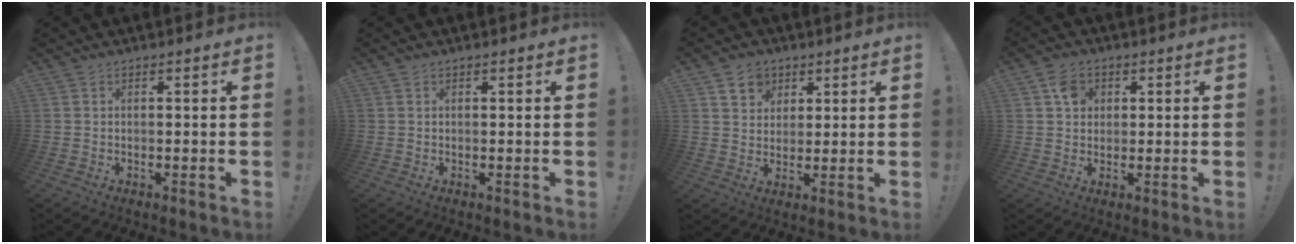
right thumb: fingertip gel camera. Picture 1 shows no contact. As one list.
[{"total": 0.0}, {"total": 7.2, "force": [4.0, 5.7, 1.8], "torque": [-0.023, -0.024, 0.077]}, {"total": 5.6, "force": [1.8, 4.8, 2.2], "torque": [-0.024, 0.003, 0.034]}]